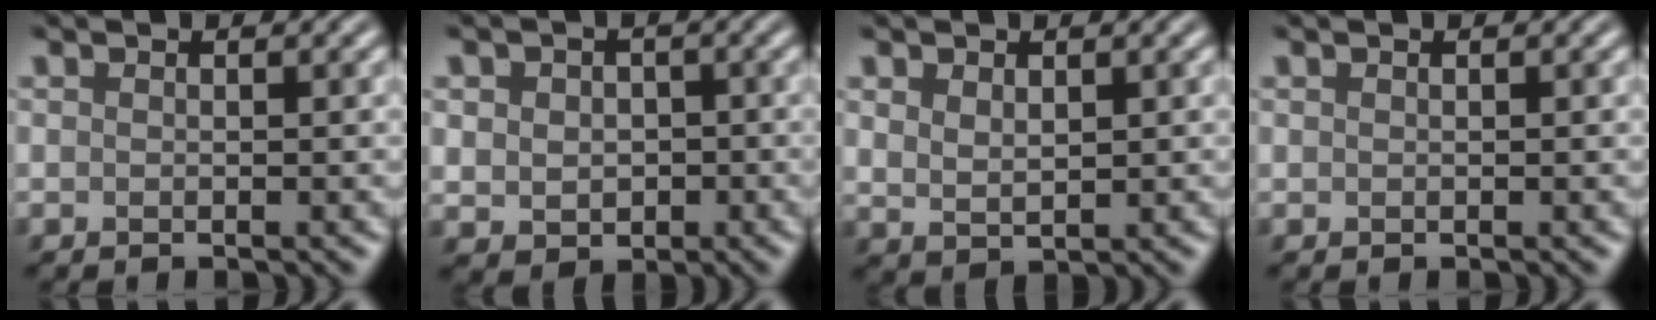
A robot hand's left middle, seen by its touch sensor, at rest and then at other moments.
{"total": 3.6, "force": [0.0, 3.0, 1.8], "torque": [-0.029, -0.003, -0.001]}
{"total": 2.0, "force": [0.9, 1.2, 1.3], "torque": [-0.028, -0.005, 0.024]}
{"total": 0.0}